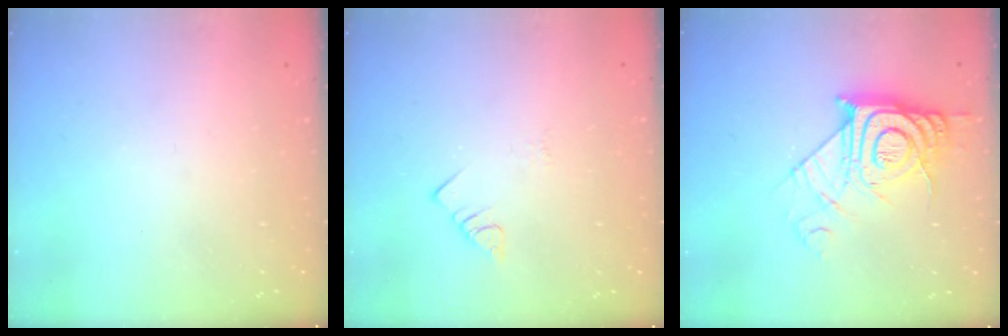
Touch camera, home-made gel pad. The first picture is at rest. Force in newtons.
{"total": 2.4, "press": 2.3, "slide": 0.4}
{"total": 14.2, "press": 14.2, "slide": 1.2}